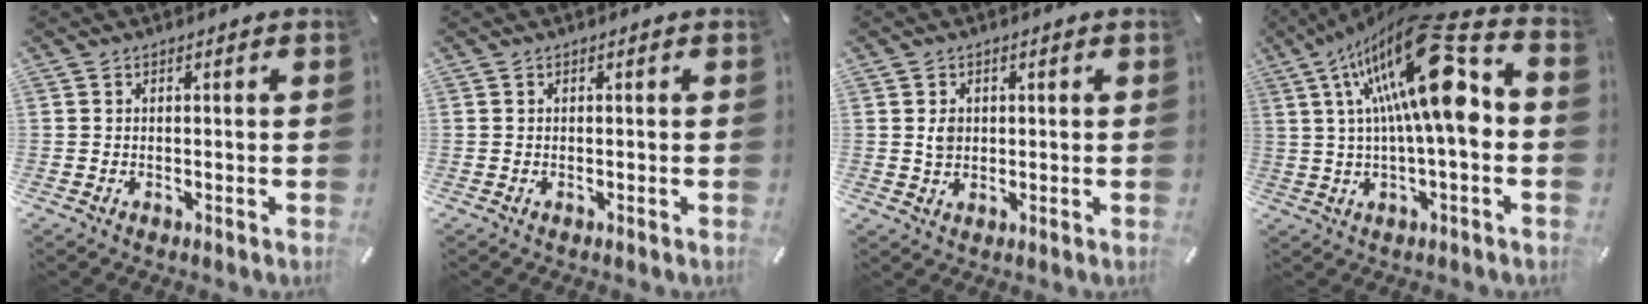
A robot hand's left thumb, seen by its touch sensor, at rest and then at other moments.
{"total": 0.0}
{"total": 2.8, "force": [0.7, 2.5, 1.1], "torque": [-0.008, -0.002, 0.009]}
{"total": 25.0, "force": [5.9, 8.1, 23.0], "torque": [-0.381, -0.031, 0.091]}